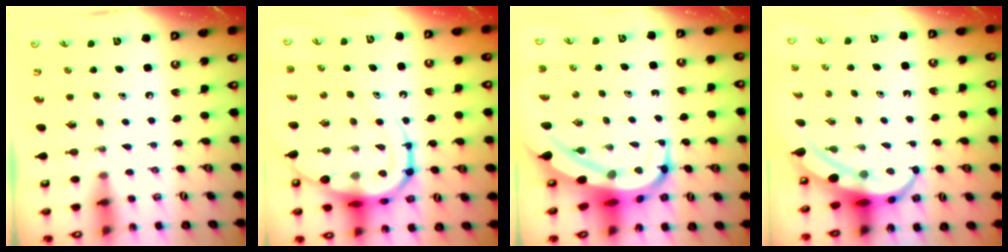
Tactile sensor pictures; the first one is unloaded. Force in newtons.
{"total": 19.1, "press": 19.0, "slide": 1.9}
{"total": 12.0, "press": 12.0, "slide": 1.2}
{"total": 6.1, "press": 6.1, "slide": 0.6}